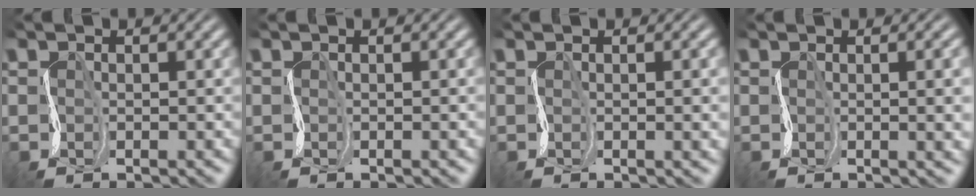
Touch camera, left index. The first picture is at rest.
{"total": 1.2, "force": [0.0, 0.6, 1.1], "torque": [0.000, 0.003, -0.006]}
{"total": 4.9, "force": [0.4, 2.3, 4.3], "torque": [-0.025, 0.019, -0.002]}
{"total": 7.7, "force": [0.6, 3.9, 6.6], "torque": [-0.054, 0.024, 0.001]}